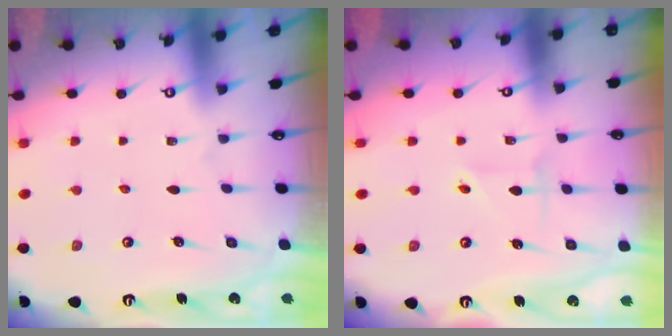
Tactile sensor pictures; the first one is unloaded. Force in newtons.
{"total": 2.1, "press": 2.1, "slide": 0.3}